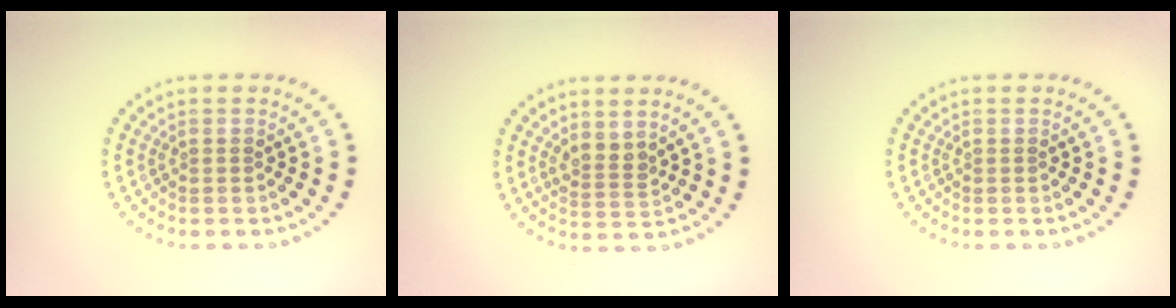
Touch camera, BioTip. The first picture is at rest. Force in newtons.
{"total": 2.1, "press": 1.7, "slide": 1.2}
{"total": 0.0}